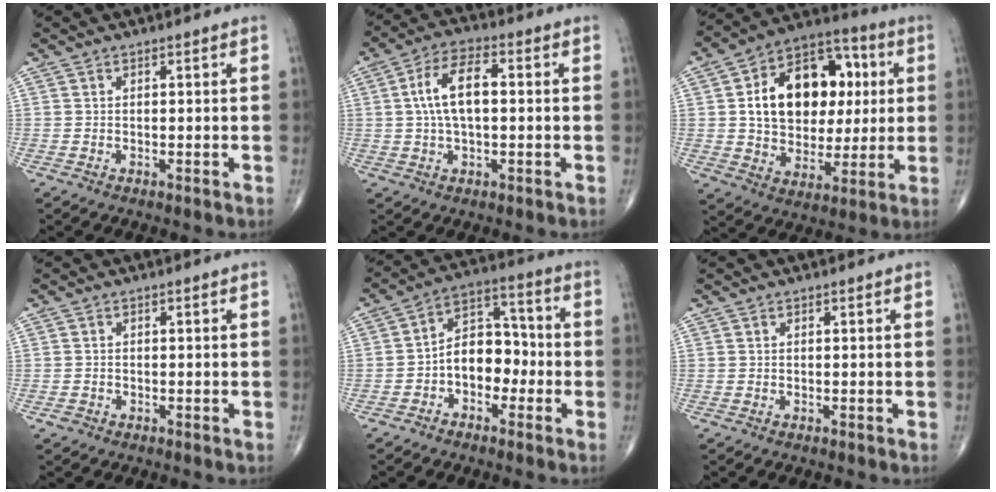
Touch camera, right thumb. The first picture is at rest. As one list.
[{"total": 9.2, "force": [0.7, 4.3, 8.1], "torque": [-0.157, 0.020, 0.008]}, {"total": 21.2, "force": [3.7, 14.8, 14.8], "torque": [-0.194, 0.016, 0.063]}, {"total": 1.0, "force": [-0.5, 0.8, 0.2], "torque": [-0.003, 0.003, -0.011]}, {"total": 9.6, "force": [-2.5, 6.7, 6.4], "torque": [-0.073, 0.043, -0.057]}, {"total": 0.0}]